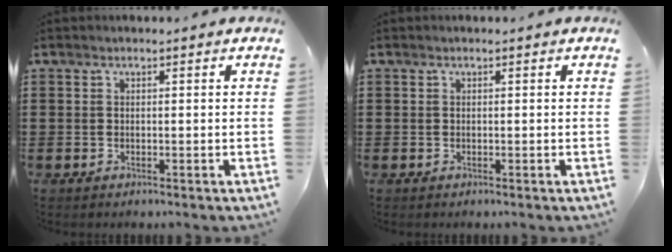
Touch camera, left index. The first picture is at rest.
{"total": 0.0}